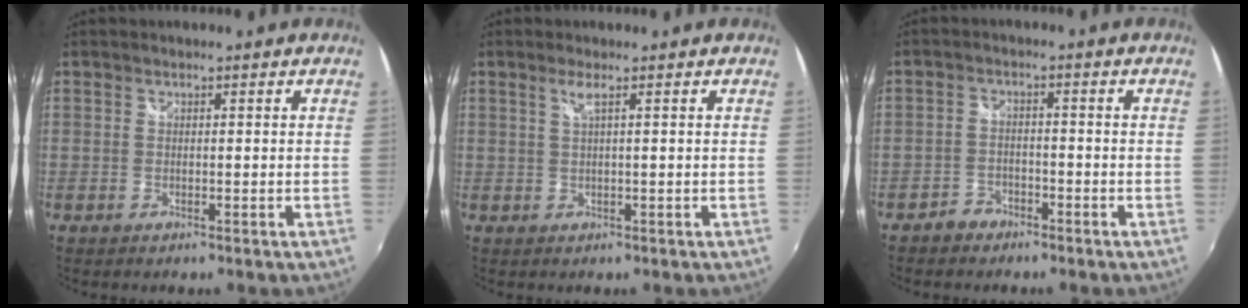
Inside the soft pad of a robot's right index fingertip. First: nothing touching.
{"total": 1.6, "force": [0.8, -0.4, 1.3], "torque": [-0.025, -0.002, 0.015]}
{"total": 3.5, "force": [-2.8, 2.1, 0.4], "torque": [-0.018, 0.008, -0.052]}